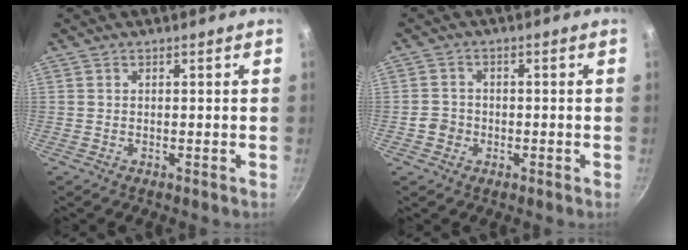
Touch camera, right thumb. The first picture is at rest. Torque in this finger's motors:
{"motor_torque": [0.19, 0.04, -0.28, -0.17, 0.01]}